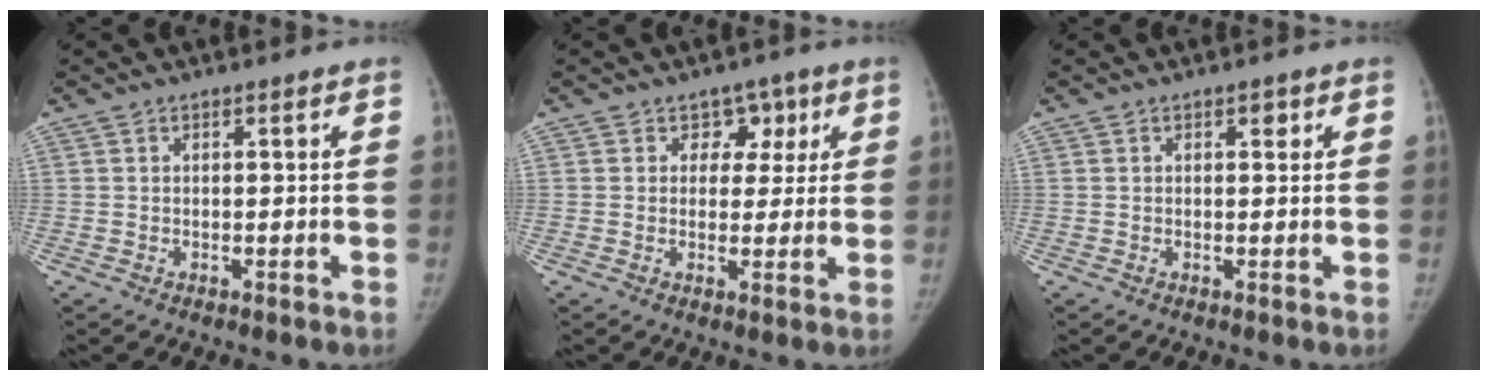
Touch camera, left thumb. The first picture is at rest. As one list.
[{"total": 4.7, "force": [2.0, 4.0, 1.5], "torque": [0.021, -0.002, 0.024]}, {"total": 1.1, "force": [0.5, 0.6, 0.7], "torque": [0.000, 0.001, 0.006]}]